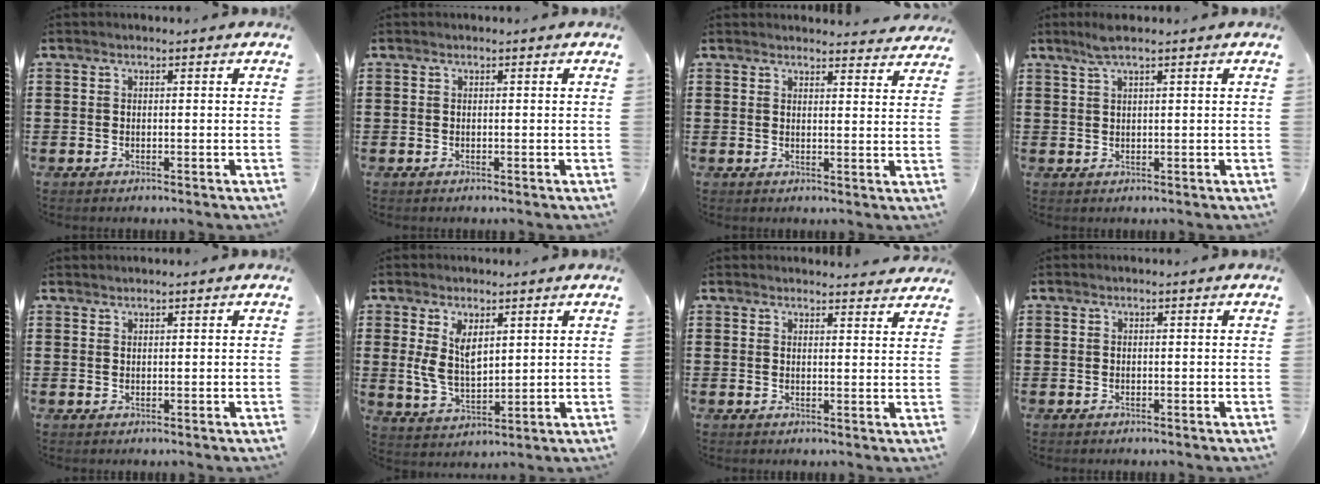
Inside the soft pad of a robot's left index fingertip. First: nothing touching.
{"total": 0.0}
{"total": 2.9, "force": [2.9, 0.0, 0.3], "torque": [-0.006, -0.014, 0.053]}
{"total": 2.7, "force": [1.8, 0.2, 2.0], "torque": [-0.042, 0.001, 0.032]}
{"total": 0.8, "force": [0.8, 0.0, 0.1], "torque": [-0.005, -0.001, 0.016]}
{"total": 6.1, "force": [2.3, 3.2, 4.6], "torque": [-0.098, 0.001, 0.038]}
{"total": 2.5, "force": [2.5, 0.0, 0.2], "torque": [-0.002, -0.011, 0.047]}
{"total": 0.0}